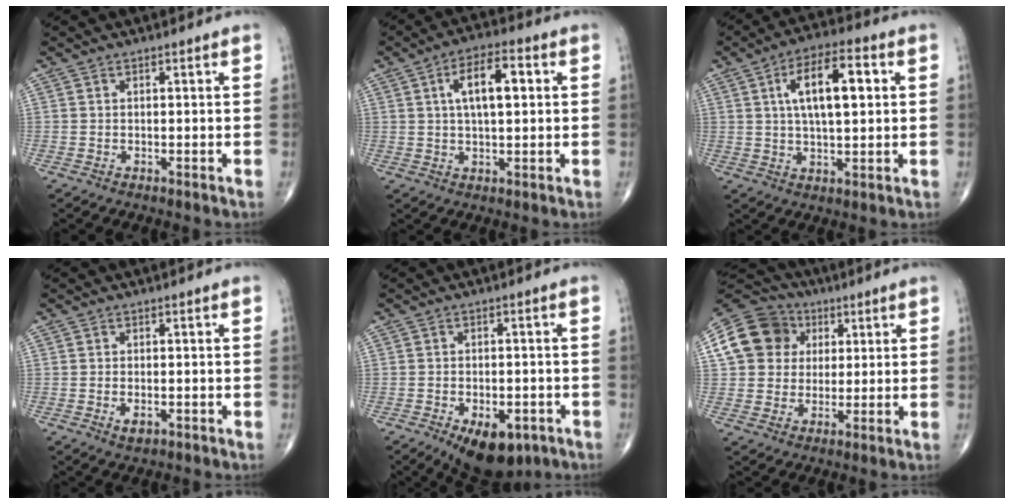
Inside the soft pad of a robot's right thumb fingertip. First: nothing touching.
{"total": 9.4, "force": [2.1, 4.0, 8.3], "torque": [-0.130, 0.013, 0.030]}
{"total": 12.3, "force": [2.9, 5.0, 10.9], "torque": [-0.175, 0.010, 0.046]}
{"total": 2.3, "force": [-0.8, 1.2, 1.8], "torque": [-0.029, 0.001, -0.010]}
{"total": 10.2, "force": [-5.3, 5.5, 6.7], "torque": [-0.080, 0.011, -0.069]}
{"total": 13.3, "force": [3.5, 11.6, 5.4], "torque": [-0.085, 0.011, 0.055]}